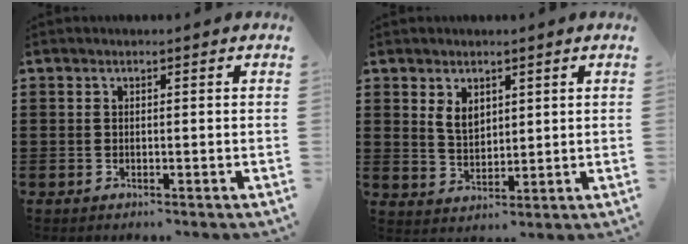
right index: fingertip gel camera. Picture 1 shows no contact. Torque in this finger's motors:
{"motor_torque": [0.07, 0.05, 0.11, 0.09]}